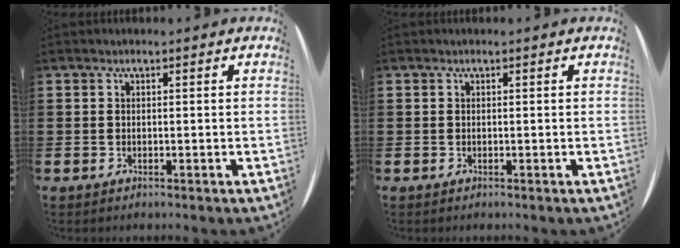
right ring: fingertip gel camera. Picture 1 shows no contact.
{"total": 0.0}